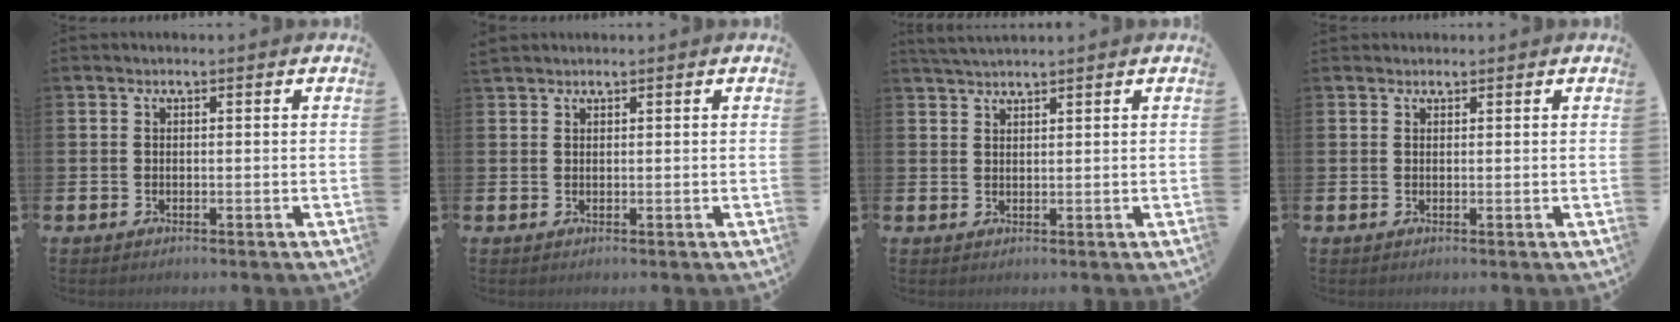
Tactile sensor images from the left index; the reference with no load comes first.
{"total": 1.0, "force": [0.9, 0.2, -0.1], "torque": [0.001, 0.002, 0.018]}
{"total": 2.2, "force": [2.2, 0.1, 0.4], "torque": [-0.007, -0.005, 0.041]}
{"total": 0.9, "force": [0.9, 0.4, -0.1], "torque": [0.009, 0.001, 0.014]}